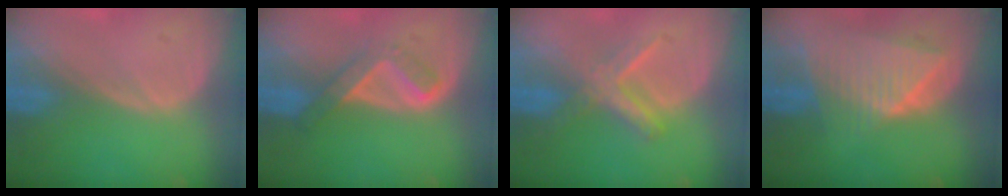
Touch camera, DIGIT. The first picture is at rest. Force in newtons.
{"total": 5.2, "press": 4.5, "slide": 2.6}
{"total": 5.5, "press": 5.4, "slide": 1.1}
{"total": 9.1, "press": 8.0, "slide": 4.4}